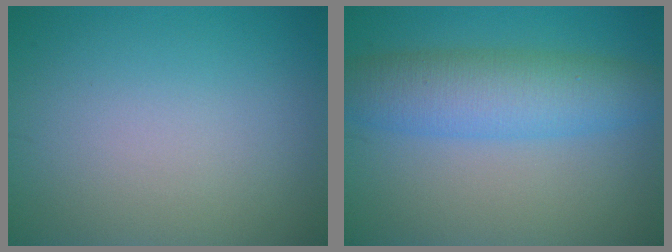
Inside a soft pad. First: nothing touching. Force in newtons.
{"total": 6.2, "press": 6.2, "slide": 0.3}